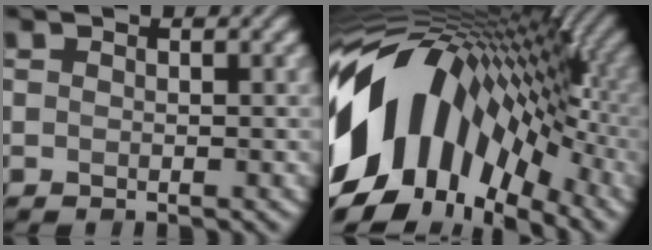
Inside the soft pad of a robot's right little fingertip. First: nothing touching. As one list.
[{"total": 16.8, "force": [-3.4, 10.7, 12.5], "torque": [-0.227, 0.019, -0.078]}]